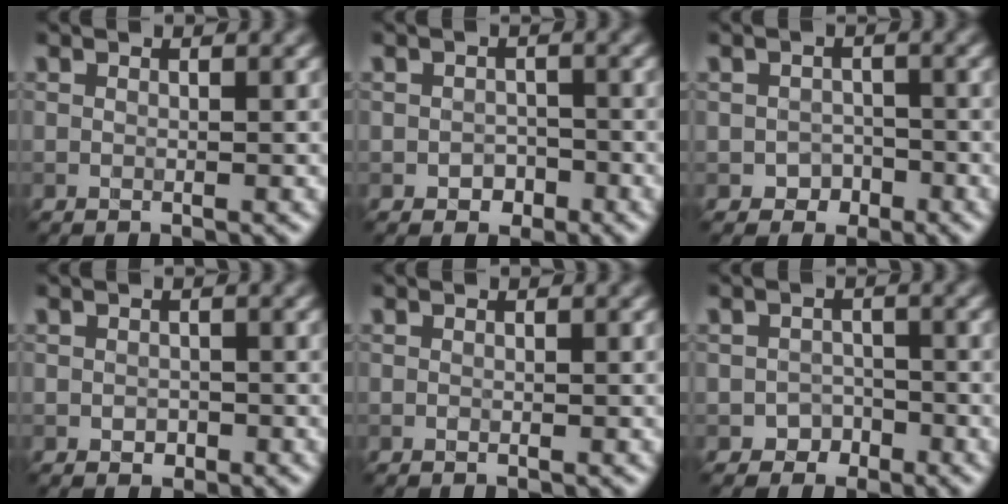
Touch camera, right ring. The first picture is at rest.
{"total": 1.5, "force": [-0.7, 1.2, 0.3], "torque": [0.003, 0.001, -0.016]}
{"total": 1.6, "force": [-0.9, 1.4, 0.1], "torque": [0.013, 0.004, -0.020]}
{"total": 0.9, "force": [-0.3, 0.8, 0.3], "torque": [-0.001, -0.003, -0.008]}
{"total": 0.0}
{"total": 1.9, "force": [-1.2, 1.5, -0.2], "torque": [0.018, 0.011, -0.025]}